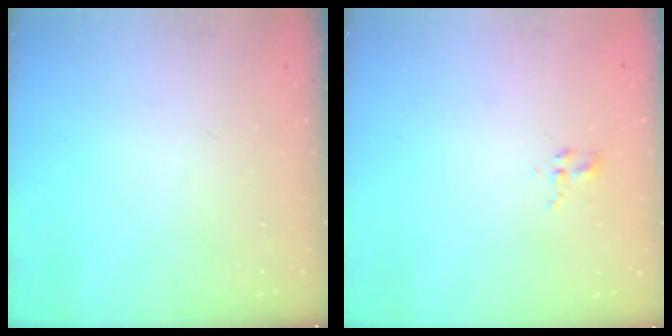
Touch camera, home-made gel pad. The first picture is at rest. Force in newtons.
{"total": 2.3, "press": 2.0, "slide": 1.1}